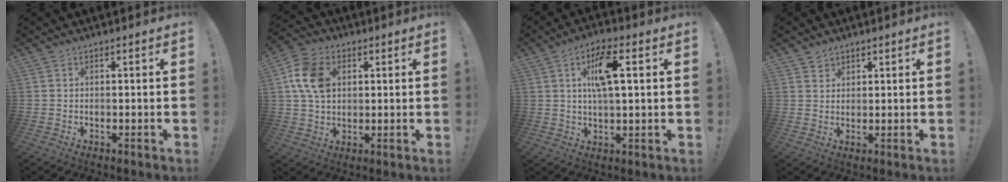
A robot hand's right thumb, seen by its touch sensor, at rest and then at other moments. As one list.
[{"total": 12.5, "force": [2.9, 9.2, 7.9], "torque": [-0.133, 0.010, 0.057]}, {"total": 10.6, "force": [3.2, 3.9, 9.3], "torque": [-0.151, 0.002, 0.052]}, {"total": 2.5, "force": [2.1, 1.4, 0.0], "torque": [0.006, -0.014, 0.037]}]